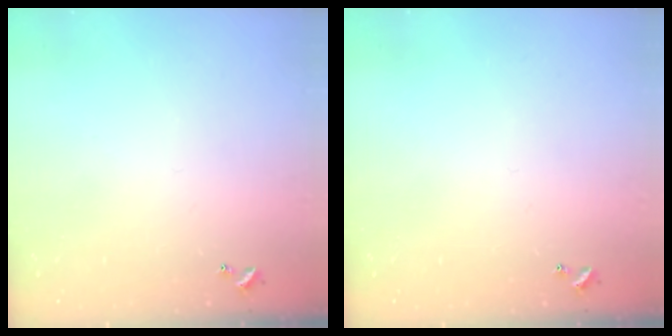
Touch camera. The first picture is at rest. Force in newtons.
{"total": 0.0}